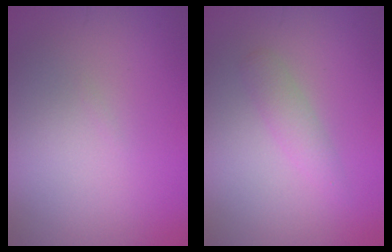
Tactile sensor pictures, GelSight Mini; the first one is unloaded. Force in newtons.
{"total": 1.7, "press": 1.7, "slide": 0.0}